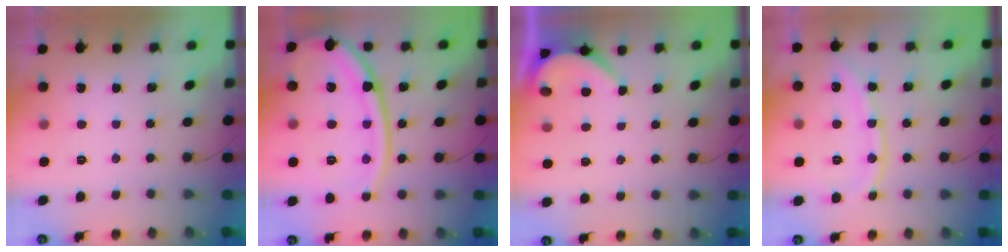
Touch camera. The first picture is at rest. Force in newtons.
{"total": 18.9, "press": 18.8, "slide": 1.9}
{"total": 3.5, "press": 3.5, "slide": 0.4}
{"total": 10.2, "press": 10.1, "slide": 1.5}